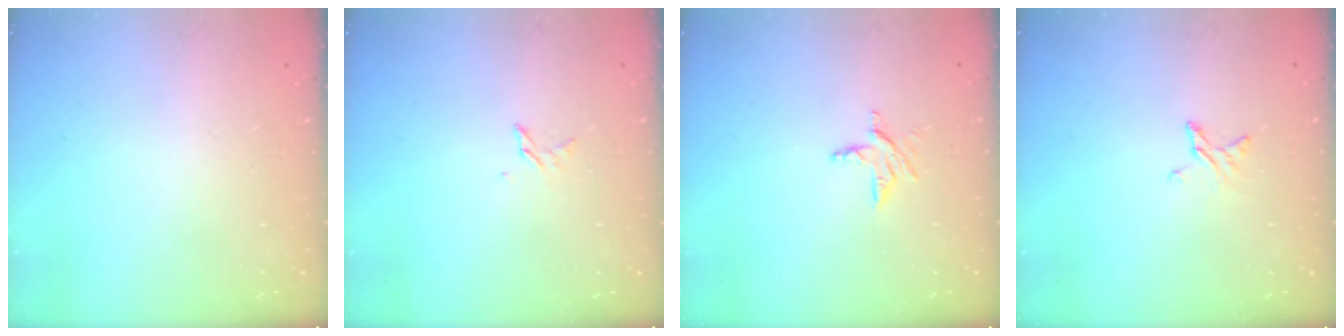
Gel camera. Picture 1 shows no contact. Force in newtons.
{"total": 3.1, "press": 3.1, "slide": 0.4}
{"total": 5.8, "press": 5.8, "slide": 0.5}
{"total": 2.9, "press": 2.9, "slide": 0.3}